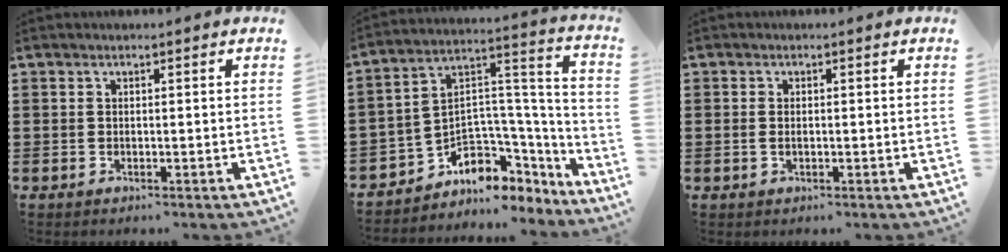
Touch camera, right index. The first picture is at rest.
{"total": 5.7, "force": [-1.2, 5.3, 1.8], "torque": [-0.053, -0.027, -0.012]}
{"total": 1.1, "force": [0.0, 0.4, 1.0], "torque": [-0.023, -0.001, 0.001]}